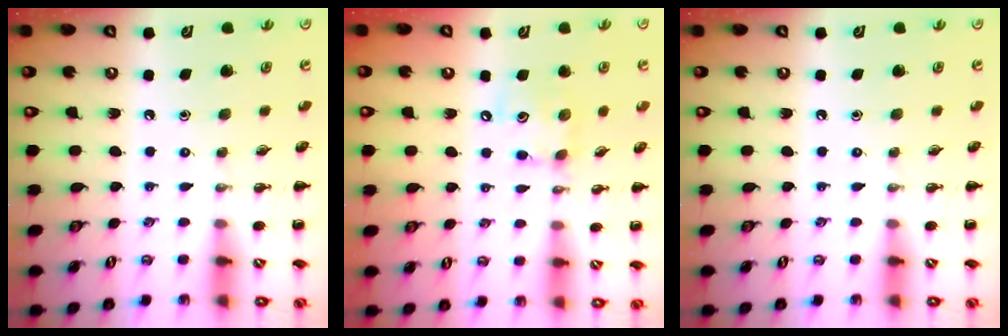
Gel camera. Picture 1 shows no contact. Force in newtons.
{"total": 7.9, "press": 7.9, "slide": 0.8}
{"total": 0.0}